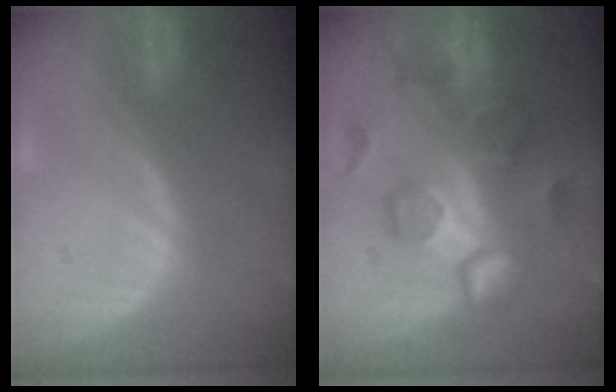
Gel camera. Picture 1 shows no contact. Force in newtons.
{"total": 10.4, "press": 9.3, "slide": 4.6}